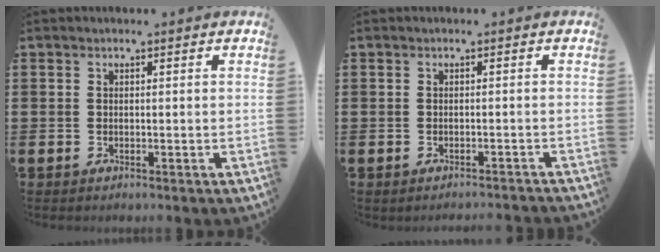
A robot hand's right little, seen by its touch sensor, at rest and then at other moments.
{"total": 1.0, "force": [-1.0, -0.2, -0.1], "torque": [0.000, 0.002, -0.021]}